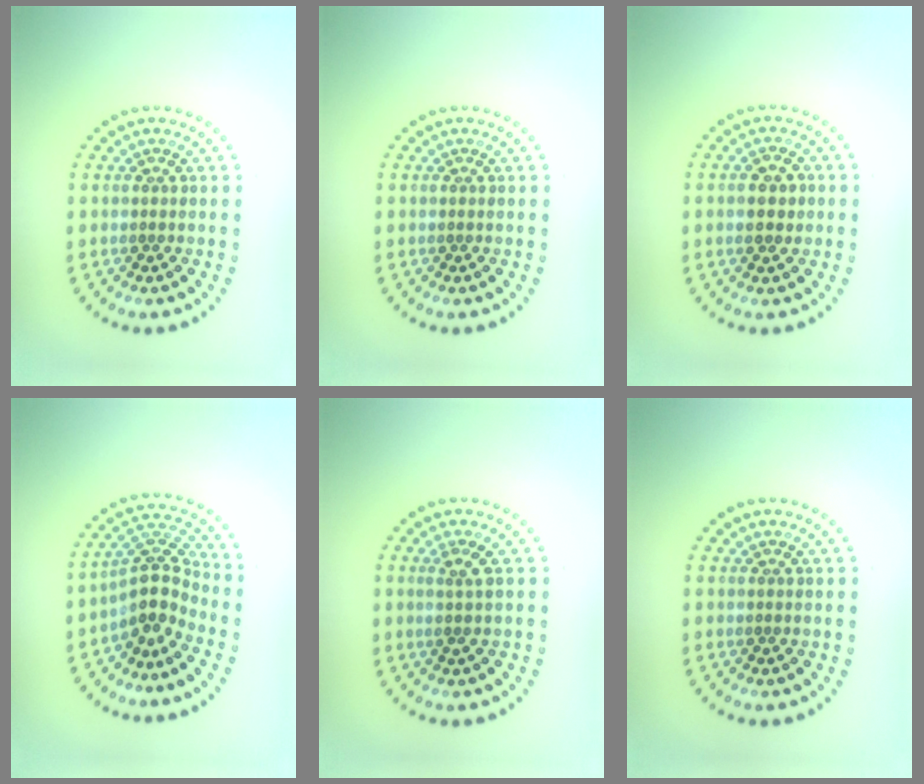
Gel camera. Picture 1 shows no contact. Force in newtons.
{"total": 0.0}
{"total": 1.9, "press": 1.9, "slide": 0.1}
{"total": 3.8, "press": 2.8, "slide": 2.6}
{"total": 1.4, "press": 1.1, "slide": 0.8}
{"total": 0.0}